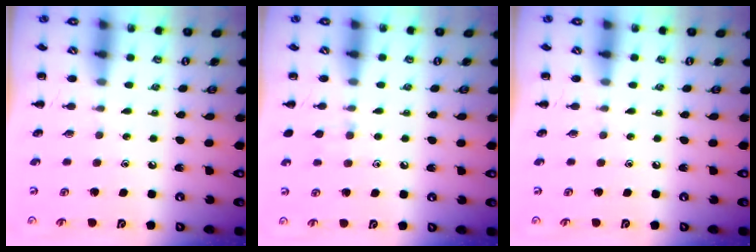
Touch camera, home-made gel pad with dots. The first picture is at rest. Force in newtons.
{"total": 5.8, "press": 5.4, "slide": 2.2}
{"total": 0.0}